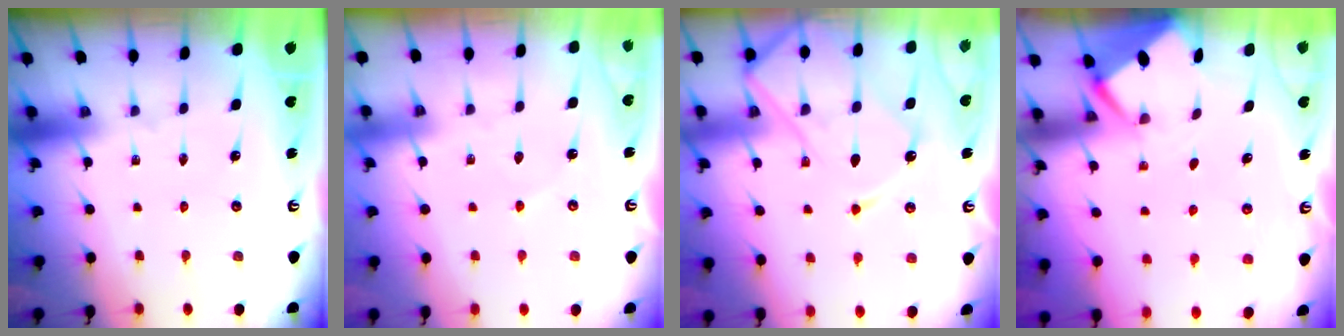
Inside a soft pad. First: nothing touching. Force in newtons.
{"total": 1.8, "press": 1.8, "slide": 0.2}
{"total": 13.8, "press": 13.7, "slide": 1.3}
{"total": 2.6, "press": 2.6, "slide": 0.0}